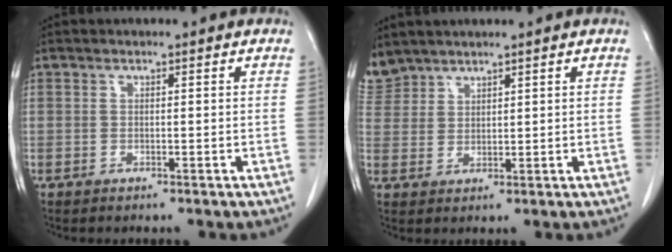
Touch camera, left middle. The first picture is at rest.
{"total": 4.2, "force": [4.0, 1.3, -0.2], "torque": [-0.005, 0.010, 0.091]}